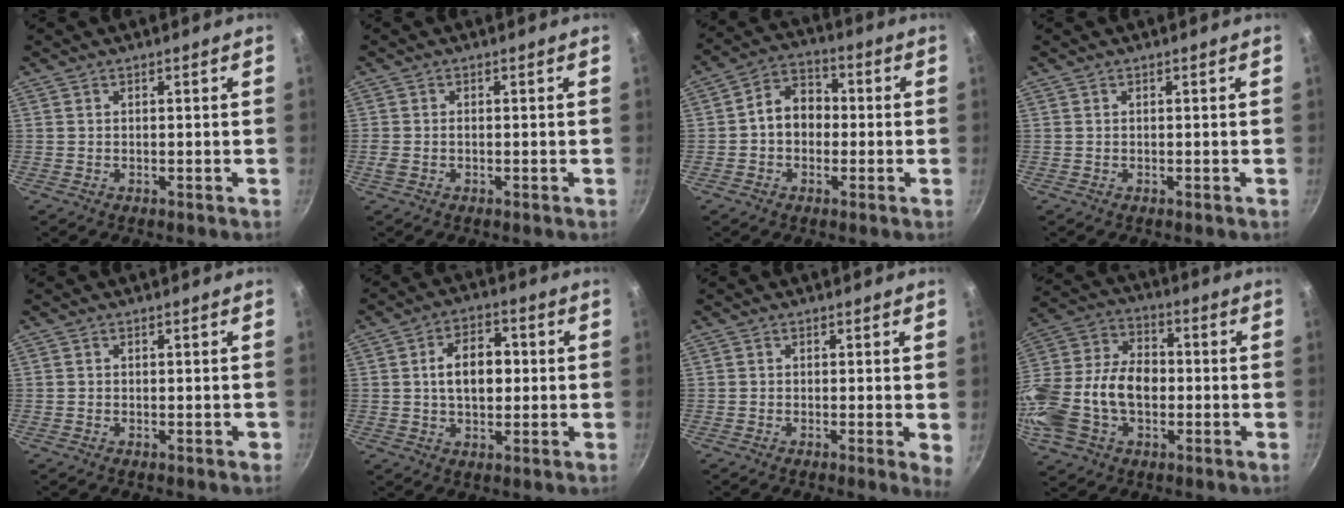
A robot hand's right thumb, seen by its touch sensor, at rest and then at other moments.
{"total": 1.7, "force": [-0.4, 1.0, 1.3], "torque": [-0.030, 0.003, -0.009]}
{"total": 8.2, "force": [-0.6, 6.4, 5.0], "torque": [-0.041, 0.027, -0.024]}
{"total": 0.0}
{"total": 0.8, "force": [-0.4, 0.6, 0.5], "torque": [-0.002, 0.004, -0.007]}
{"total": 9.3, "force": [0.5, 6.0, 7.1], "torque": [-0.086, 0.016, 0.003]}
{"total": 2.9, "force": [-0.3, 0.4, 2.8], "torque": [-0.036, -0.008, -0.009]}
{"total": 21.3, "force": [-3.3, 14.8, 15.0], "torque": [-0.299, 0.048, -0.062]}